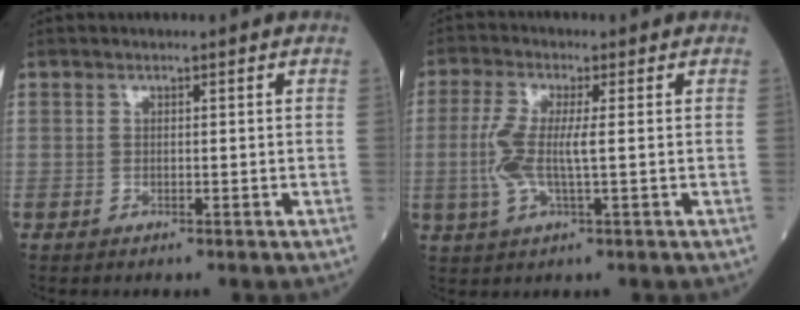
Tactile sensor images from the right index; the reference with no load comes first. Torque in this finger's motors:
{"motor_torque": [0.09, 0.05, 0.16, 0.12]}